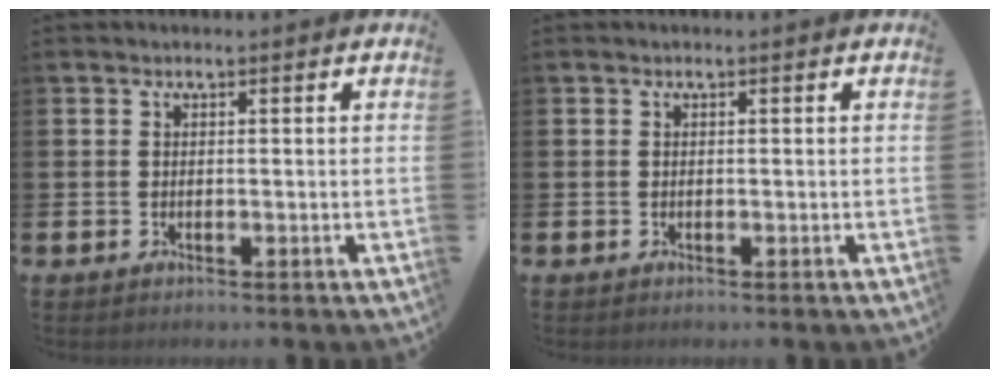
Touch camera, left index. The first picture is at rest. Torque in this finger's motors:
{"motor_torque": [-0.12, -0.07, 0.05, 0.02]}